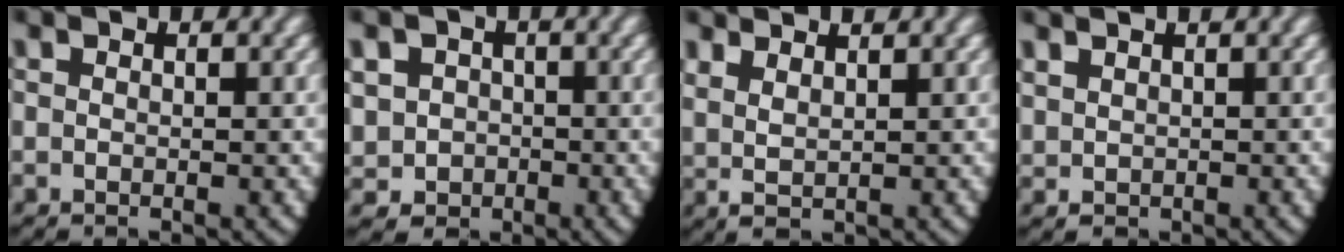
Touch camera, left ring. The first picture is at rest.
{"total": 8.5, "force": [-1.2, 8.0, 2.8], "torque": [-0.068, -0.032, -0.016]}
{"total": 2.8, "force": [1.8, 1.5, 1.5], "torque": [-0.036, -0.005, 0.042]}
{"total": 1.2, "force": [0.7, 0.9, 0.3], "torque": [-0.020, -0.010, 0.029]}